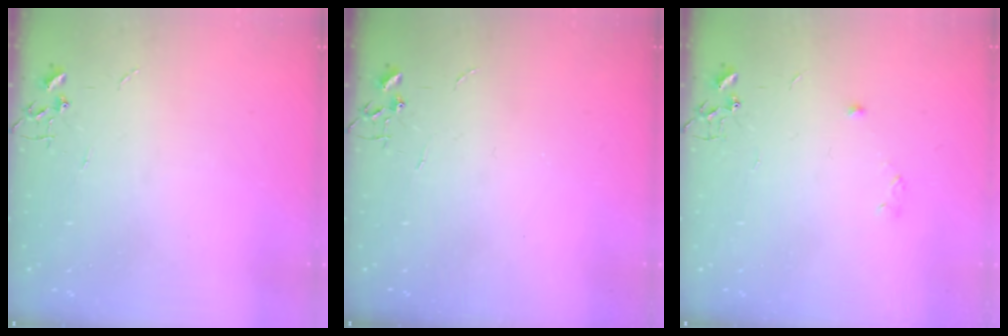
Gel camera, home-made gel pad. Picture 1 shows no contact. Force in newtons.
{"total": 0.0}
{"total": 3.6, "press": 3.2, "slide": 1.7}